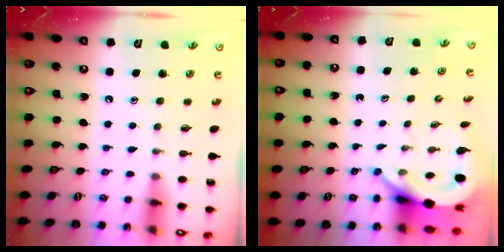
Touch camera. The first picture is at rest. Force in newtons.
{"total": 6.1, "press": 6.1, "slide": 1.0}